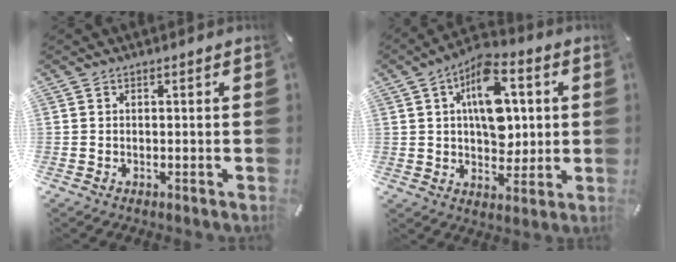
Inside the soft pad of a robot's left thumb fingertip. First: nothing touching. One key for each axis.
{"total": 13.9, "fx": 3.3, "fy": 8.6, "fz": 10.4, "tx": -0.157, "ty": -0.003, "tz": 0.057}